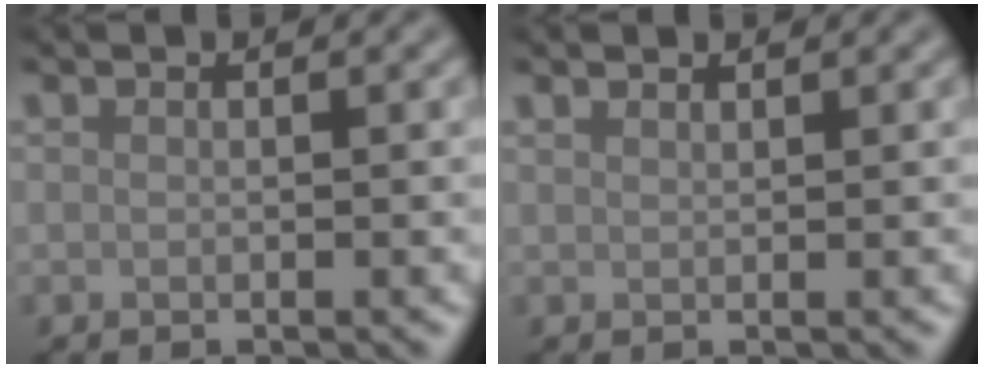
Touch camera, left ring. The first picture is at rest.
{"total": 0.7, "force": [0.7, 0.0, 0.0], "torque": [-0.004, -0.003, 0.009]}